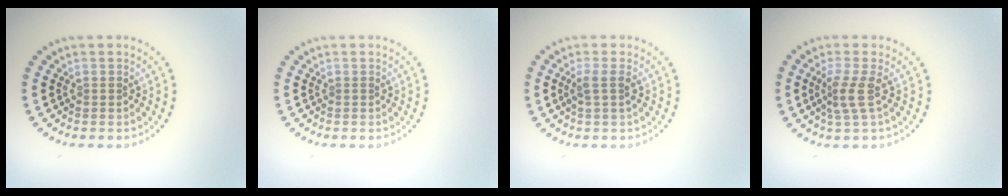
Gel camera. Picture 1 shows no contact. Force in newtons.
{"total": 0.0}
{"total": 1.6, "press": 1.4, "slide": 0.9}
{"total": 2.4, "press": 1.7, "slide": 1.7}